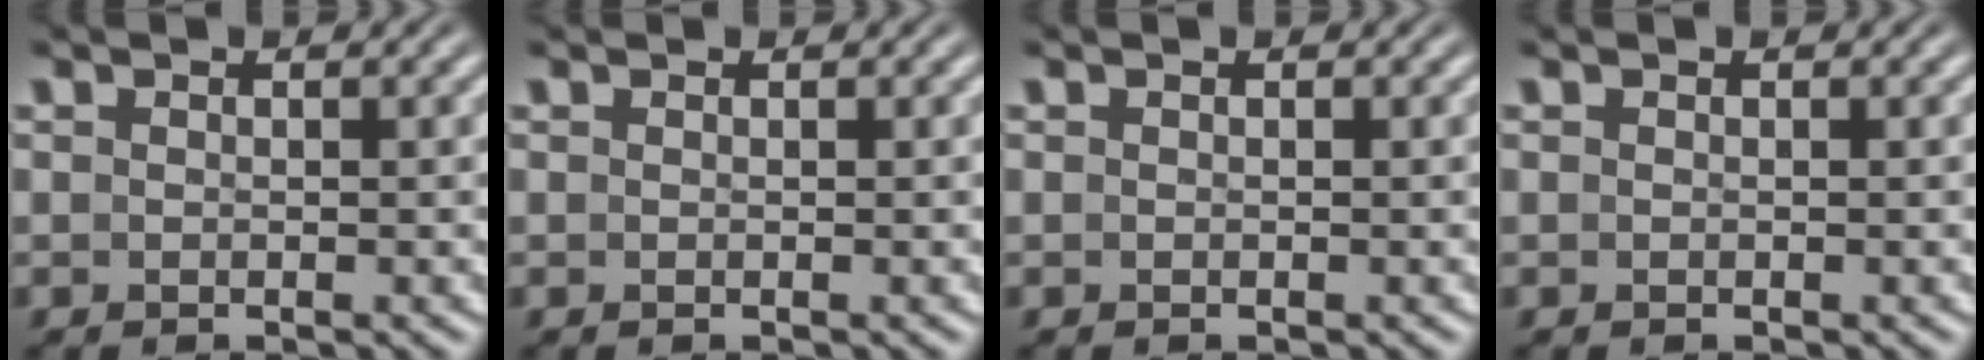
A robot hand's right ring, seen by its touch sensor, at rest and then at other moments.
{"total": 0.0}
{"total": 0.0}
{"total": 0.0}